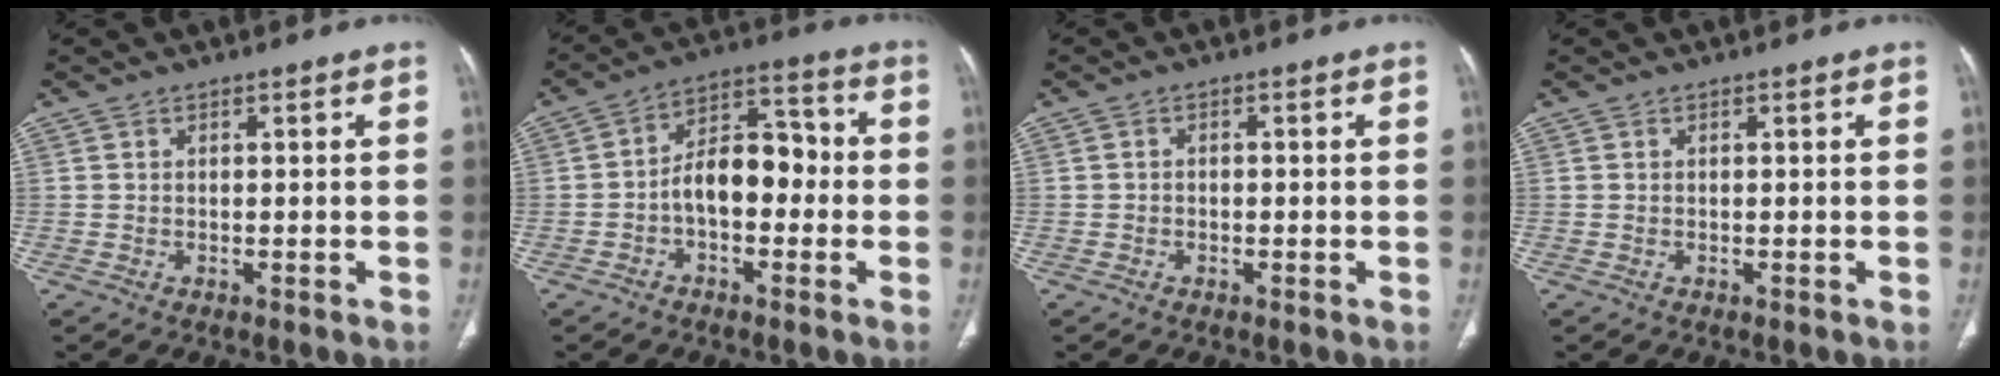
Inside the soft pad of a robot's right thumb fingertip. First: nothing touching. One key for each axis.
{"total": 10.4, "fx": -1.8, "fy": 6.3, "fz": 8.1, "tx": -0.106, "ty": 0.043, "tz": -0.041}
{"total": 0.6, "fx": -0.2, "fy": 0.5, "fz": 0.3, "tx": -0.003, "ty": 0.002, "tz": -0.007}
{"total": 0.0}